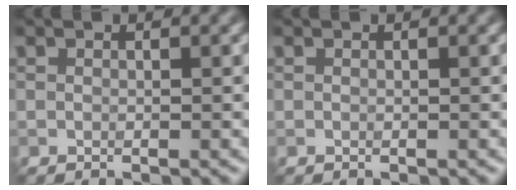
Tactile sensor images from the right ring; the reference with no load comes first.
{"total": 0.0}